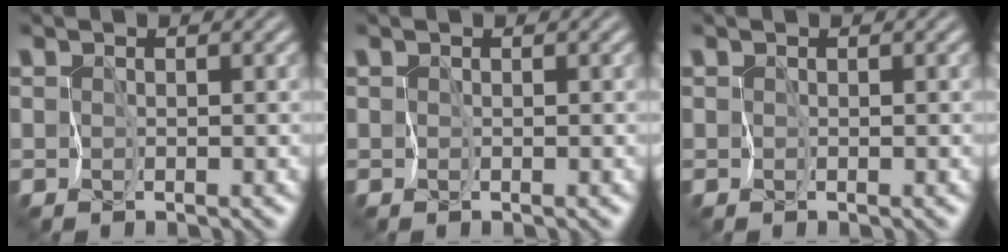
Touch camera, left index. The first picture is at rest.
{"total": 0.0}
{"total": 0.0}